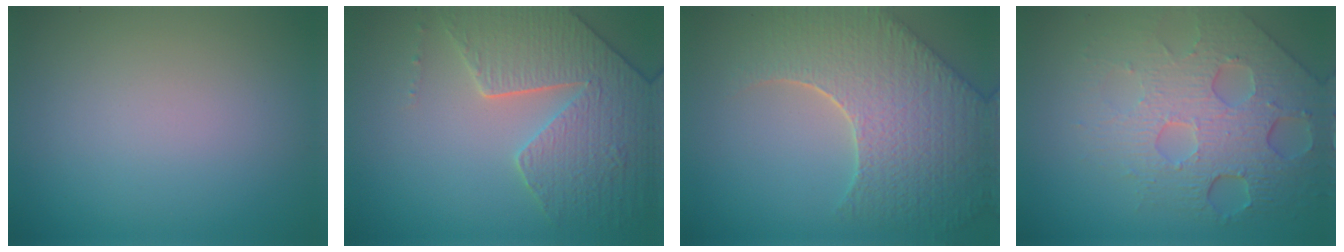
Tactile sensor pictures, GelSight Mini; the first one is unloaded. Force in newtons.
{"total": 5.6, "press": 5.2, "slide": 2.2}
{"total": 9.0, "press": 6.4, "slide": 6.3}
{"total": 7.9, "press": 5.3, "slide": 5.9}